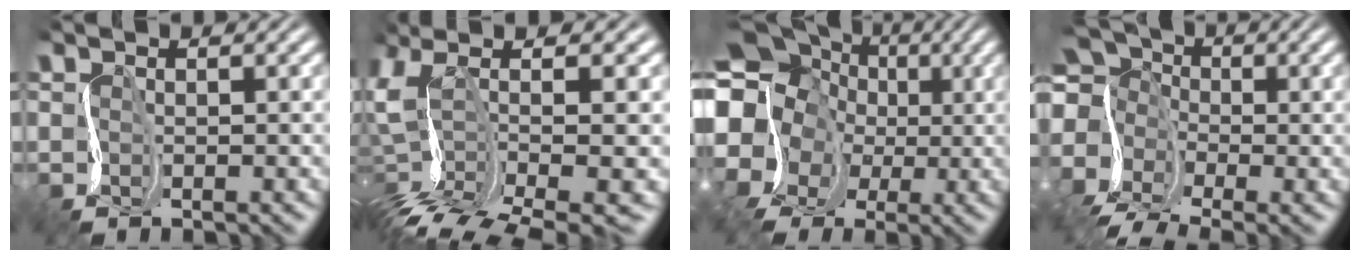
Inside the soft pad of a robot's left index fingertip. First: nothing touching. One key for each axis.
{"total": 8.4, "fx": -0.2, "fy": 3.4, "fz": 7.6, "tx": -0.169, "ty": -0.006, "tz": 0.007}
{"total": 17.1, "fx": 2.4, "fy": 15.8, "fz": 6.0, "tx": -0.166, "ty": 0.016, "tz": -0.004}
{"total": 9.8, "fx": -3.3, "fy": 6.7, "fz": 6.4, "tx": -0.132, "ty": -0.011, "tz": -0.042}